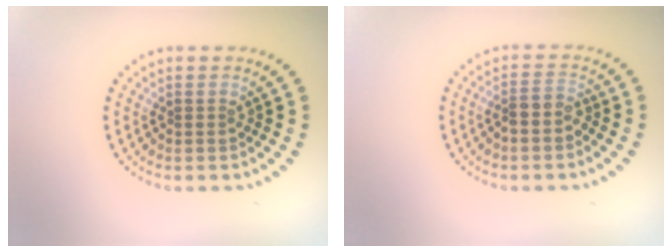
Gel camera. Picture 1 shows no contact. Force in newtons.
{"total": 2.0, "press": 1.7, "slide": 1.0}